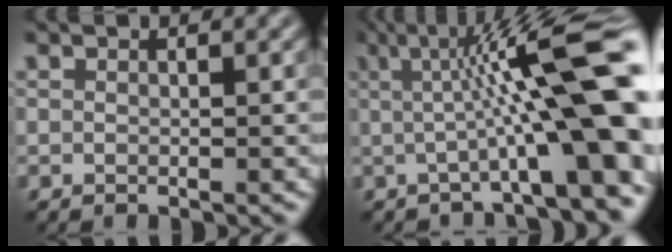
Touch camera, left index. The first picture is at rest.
{"total": 12.6, "force": [0.4, 2.3, 12.4], "torque": [-0.164, 0.028, 0.007]}